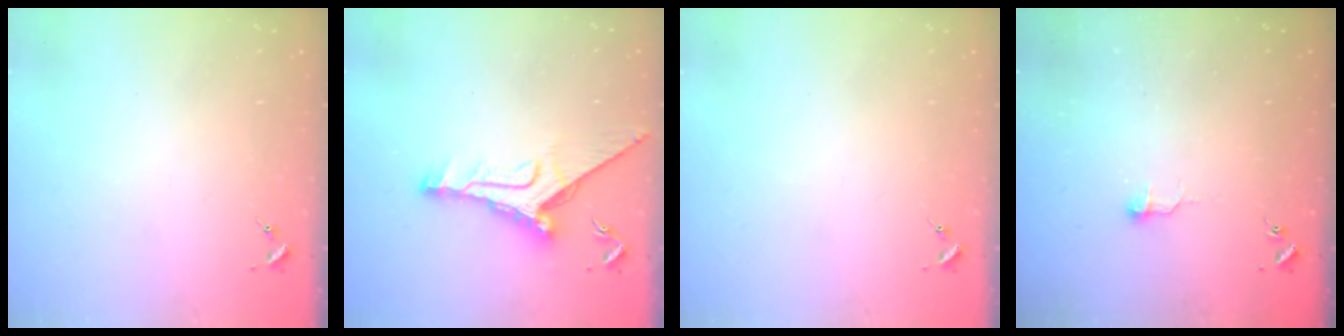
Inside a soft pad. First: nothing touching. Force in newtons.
{"total": 11.5, "press": 11.5, "slide": 0.8}
{"total": 0.0}
{"total": 6.4, "press": 6.4, "slide": 0.5}